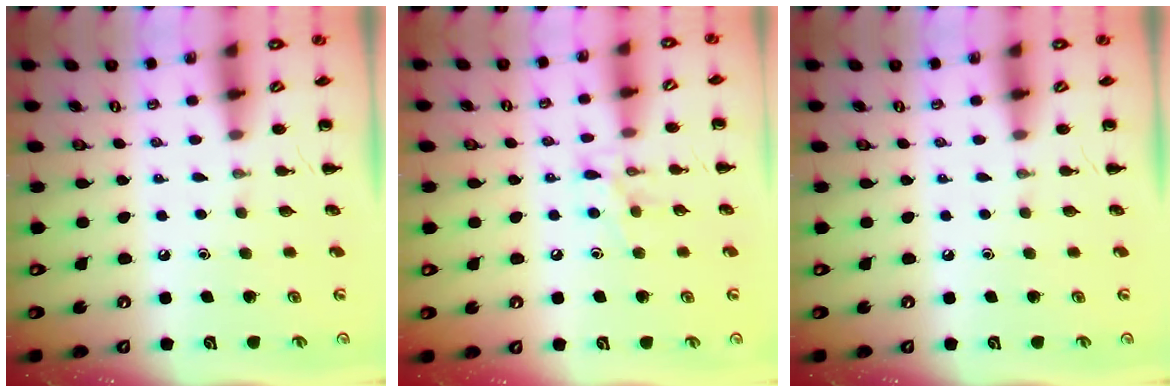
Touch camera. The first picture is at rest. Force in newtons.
{"total": 8.3, "press": 8.1, "slide": 1.3}
{"total": 0.0}